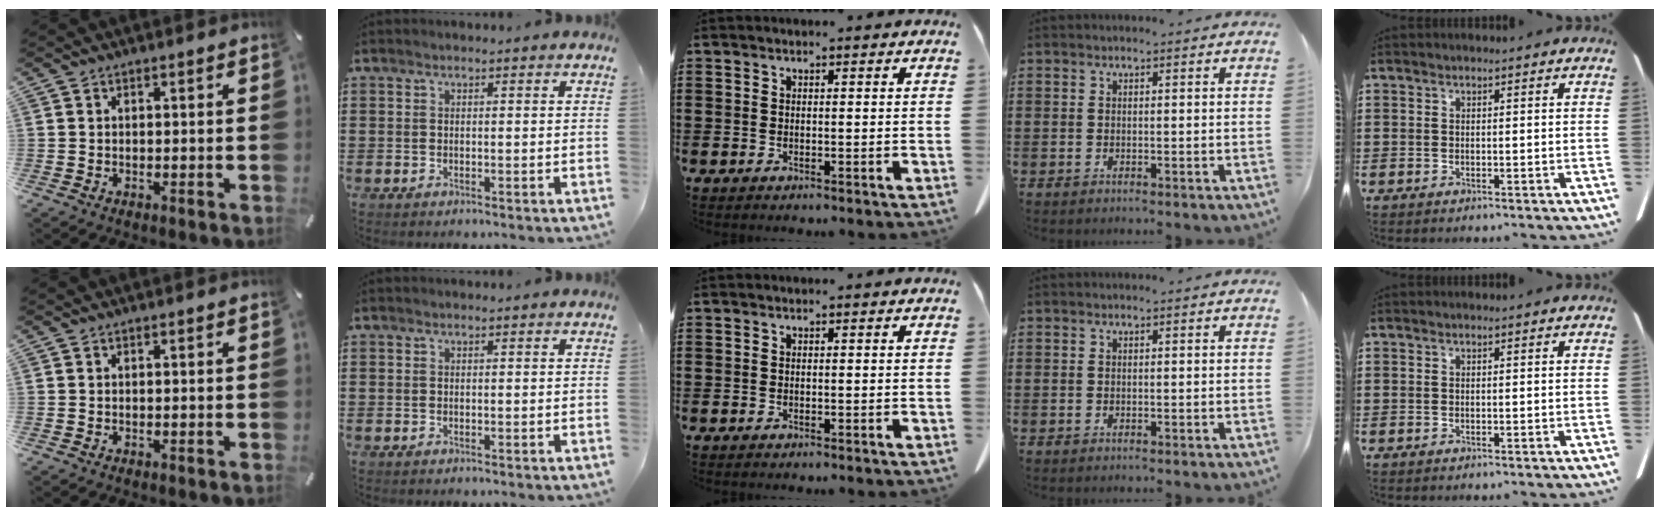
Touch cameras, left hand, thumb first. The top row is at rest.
{}